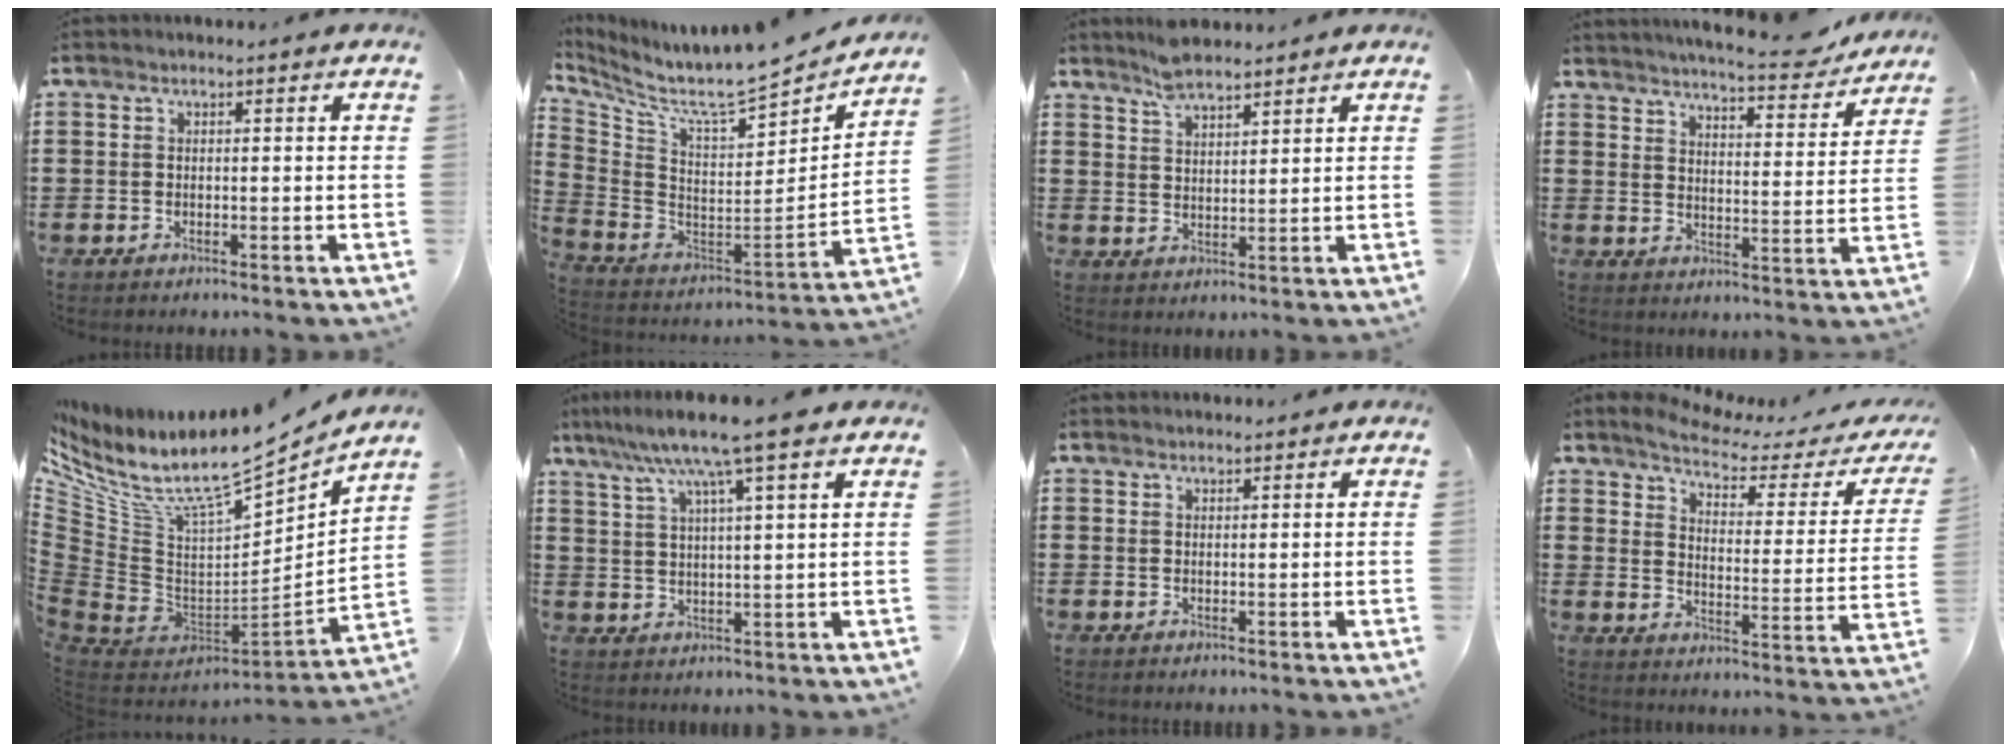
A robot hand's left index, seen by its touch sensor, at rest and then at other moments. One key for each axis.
{"total": 7.0, "fx": 5.9, "fy": 1.1, "fz": 3.6, "tx": -0.093, "ty": -0.066, "tz": 0.091}
{"total": 4.3, "fx": 4.0, "fy": 1.0, "fz": 1.5, "tx": -0.040, "ty": -0.005, "tz": 0.075}
{"total": 6.2, "fx": 5.9, "fy": 0.0, "fz": 2.2, "tx": -0.052, "ty": -0.038, "tz": 0.096}
{"total": 10.9, "fx": 7.8, "fy": 3.8, "fz": 6.5, "tx": -0.143, "ty": -0.065, "tz": 0.133}
{"total": 8.8, "fx": 6.4, "fy": -0.3, "fz": 6.0, "tx": -0.135, "ty": -0.021, "tz": 0.106}
{"total": 1.0, "fx": 1.0, "fy": 0.3, "fz": 0.0, "tx": -0.002, "ty": 0.001, "tz": 0.019}
{"total": 3.8, "fx": 3.2, "fy": 0.6, "fz": 1.9, "tx": -0.060, "ty": -0.021, "tz": 0.045}